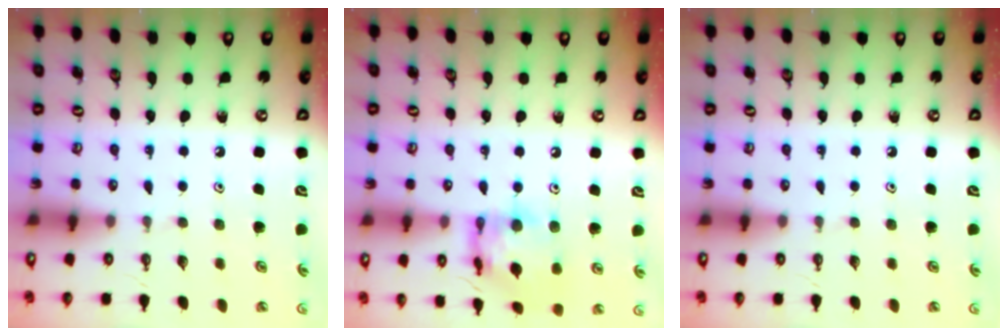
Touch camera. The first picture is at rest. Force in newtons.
{"total": 14.1, "press": 14.0, "slide": 1.2}
{"total": 0.0}